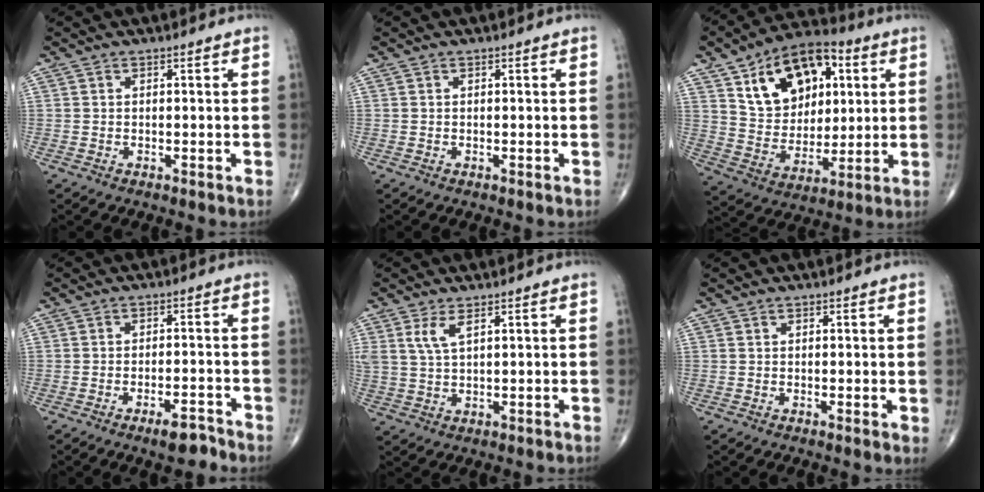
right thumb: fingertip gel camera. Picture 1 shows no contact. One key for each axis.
{"total": 0.0}
{"total": 19.2, "fx": 7.1, "fy": 12.5, "fz": 12.7, "tx": -0.162, "ty": -0.011, "tz": 0.123}
{"total": 4.5, "fx": -3.2, "fy": 1.2, "fz": 2.9, "tx": -0.043, "ty": 0.015, "tz": -0.050}
{"total": 3.8, "fx": 1.9, "fy": 1.2, "fz": 3.1, "tx": -0.071, "ty": -0.006, "tz": 0.048}
{"total": 1.1, "fx": 0.3, "fy": 0.2, "fz": 1.0, "tx": -0.020, "ty": -0.005, "tz": 0.002}